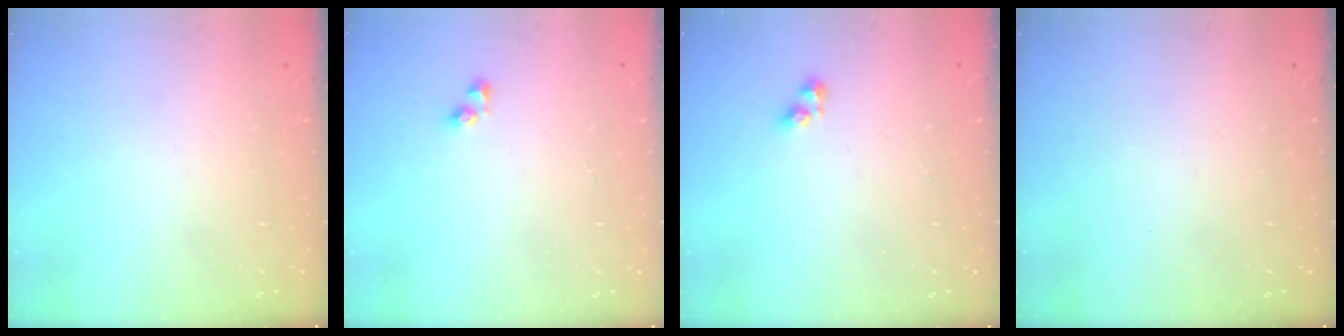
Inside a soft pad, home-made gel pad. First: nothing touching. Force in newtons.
{"total": 3.2, "press": 3.2, "slide": 0.4}
{"total": 3.6, "press": 3.6, "slide": 0.7}
{"total": 0.0}